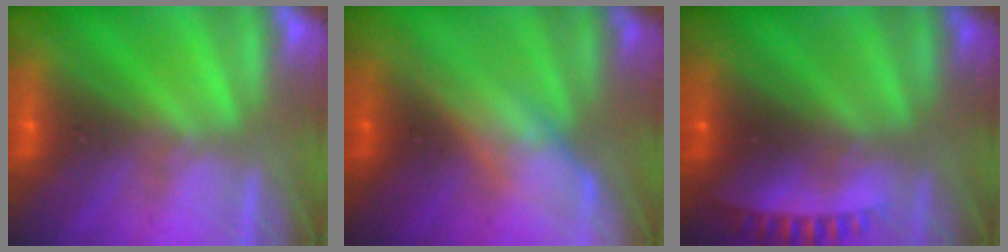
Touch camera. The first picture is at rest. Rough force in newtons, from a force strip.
{"total": 2.8}
{"total": 2.7}